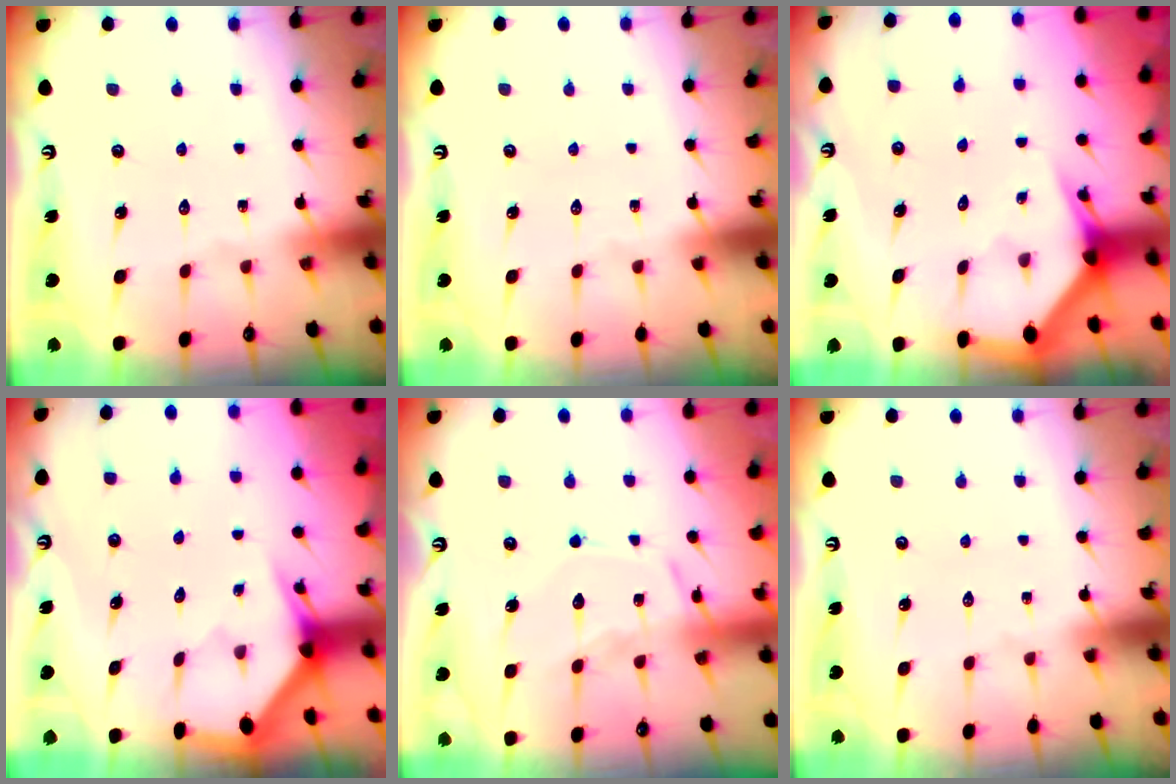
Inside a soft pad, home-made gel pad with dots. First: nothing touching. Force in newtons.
{"total": 0.0}
{"total": 3.2, "press": 3.2, "slide": 0.1}
{"total": 3.0, "press": 3.0, "slide": 0.1}
{"total": 12.9, "press": 12.9, "slide": 1.0}
{"total": 0.0}